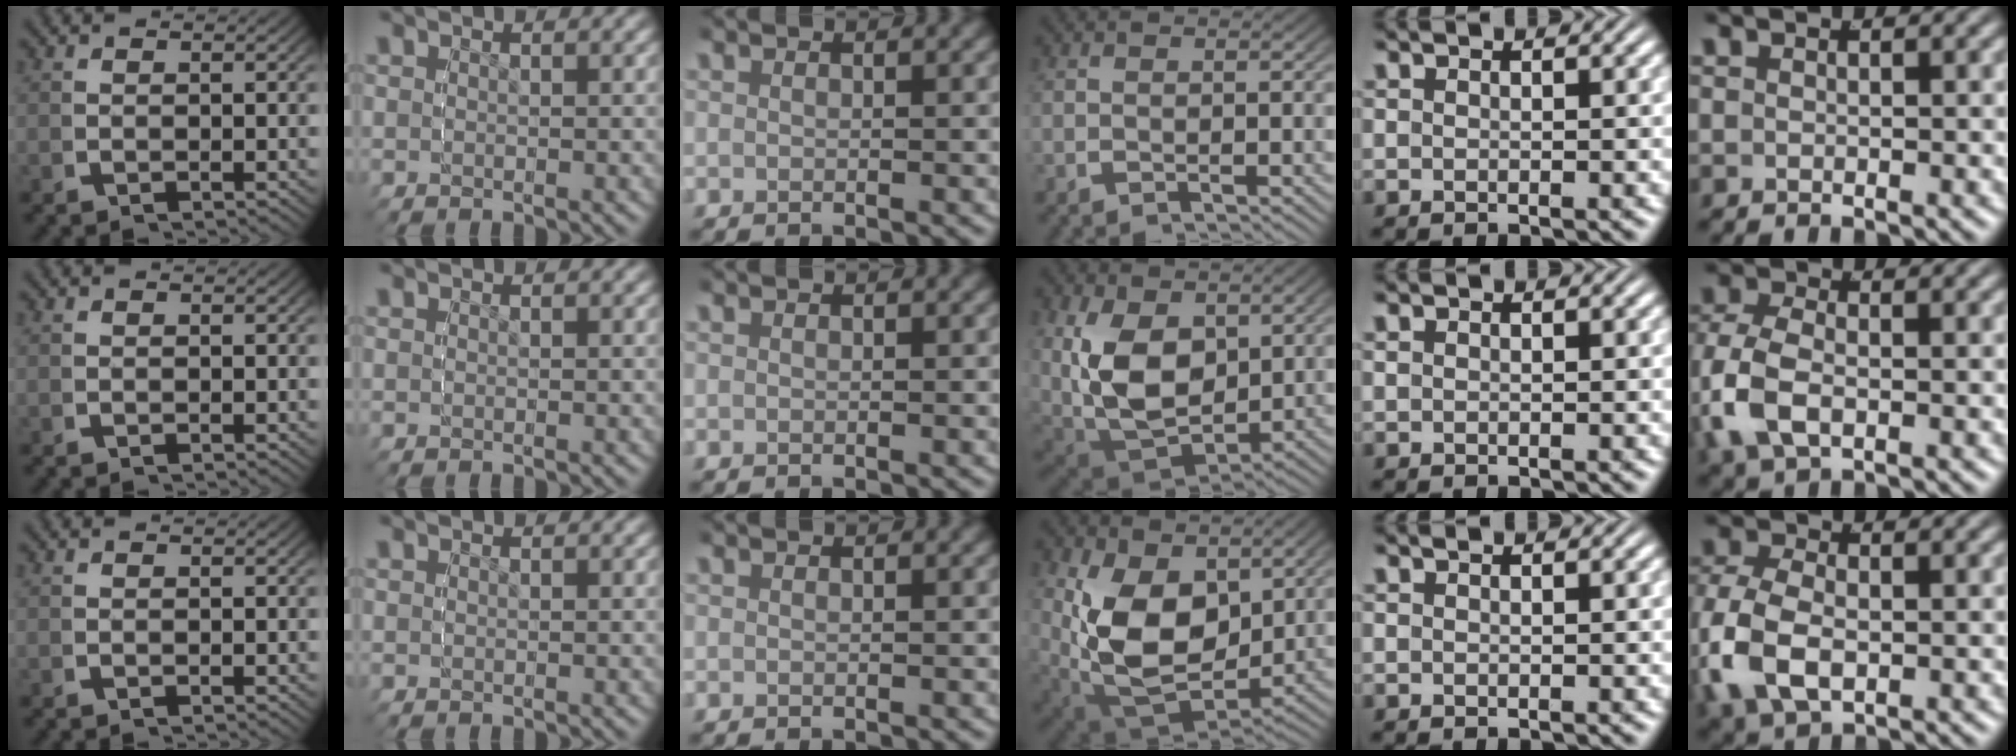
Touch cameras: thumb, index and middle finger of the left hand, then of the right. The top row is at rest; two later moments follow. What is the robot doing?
{"motion": "grasp_and_lifting", "object": "sponge"}